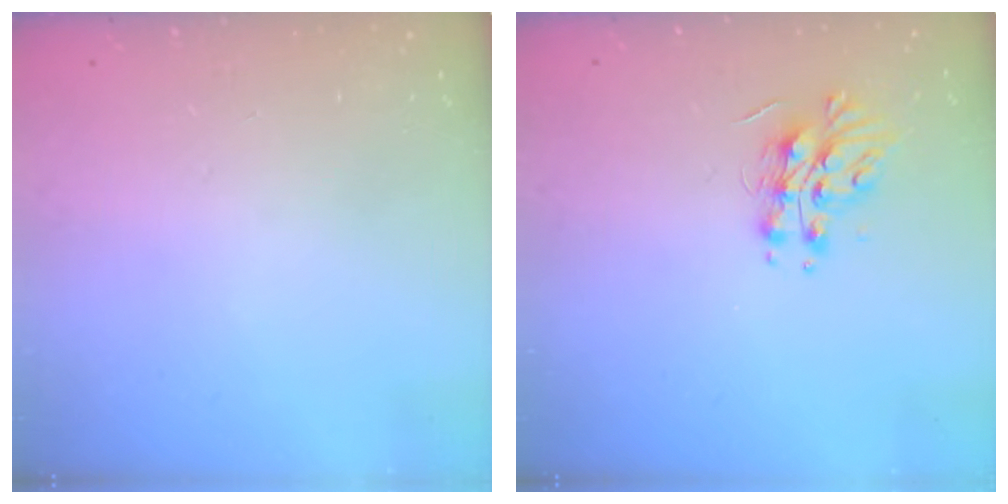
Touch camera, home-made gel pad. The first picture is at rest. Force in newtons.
{"total": 11.1, "press": 11.1, "slide": 0.2}